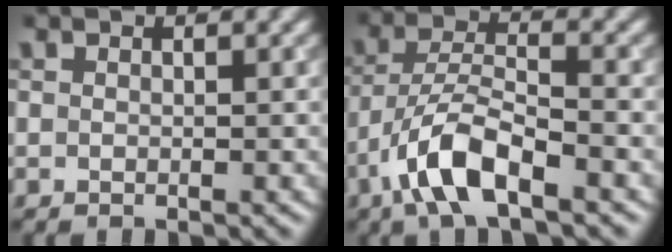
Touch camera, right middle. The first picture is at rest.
{"total": 6.4, "force": [-3.7, 2.0, 4.8], "torque": [-0.094, 0.004, -0.075]}